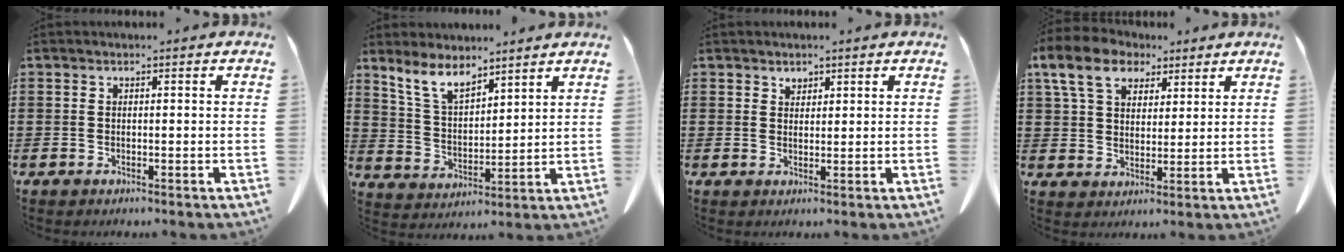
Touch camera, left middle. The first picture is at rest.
{"total": 7.1, "force": [5.9, 2.2, 3.3], "torque": [-0.084, -0.018, 0.111]}
{"total": 1.4, "force": [1.2, 0.6, 0.3], "torque": [0.000, -0.006, 0.024]}
{"total": 8.8, "force": [5.6, 5.3, 4.4], "torque": [-0.103, 0.003, 0.103]}